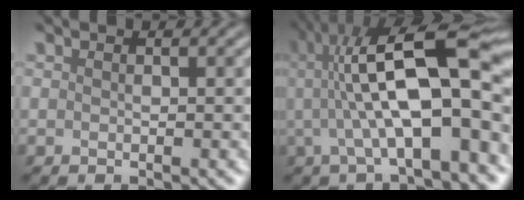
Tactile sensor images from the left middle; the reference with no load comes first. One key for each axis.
{"total": 11.5, "fx": -0.7, "fy": 2.3, "fz": 11.3, "tx": -0.185, "ty": 0.003, "tz": 0.024}